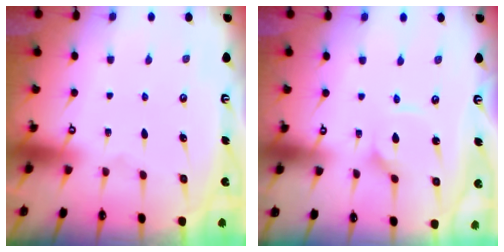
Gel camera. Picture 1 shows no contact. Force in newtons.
{"total": 2.3, "press": 2.3, "slide": 0.1}